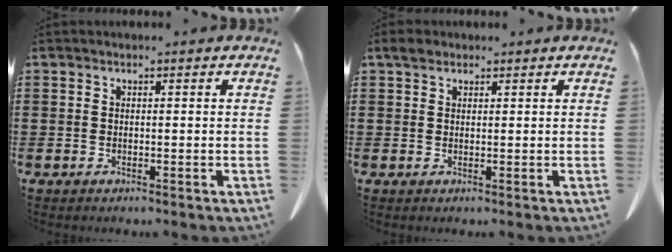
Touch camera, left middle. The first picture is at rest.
{"total": 1.8, "force": [1.2, 1.0, 0.8], "torque": [-0.020, 0.006, 0.024]}